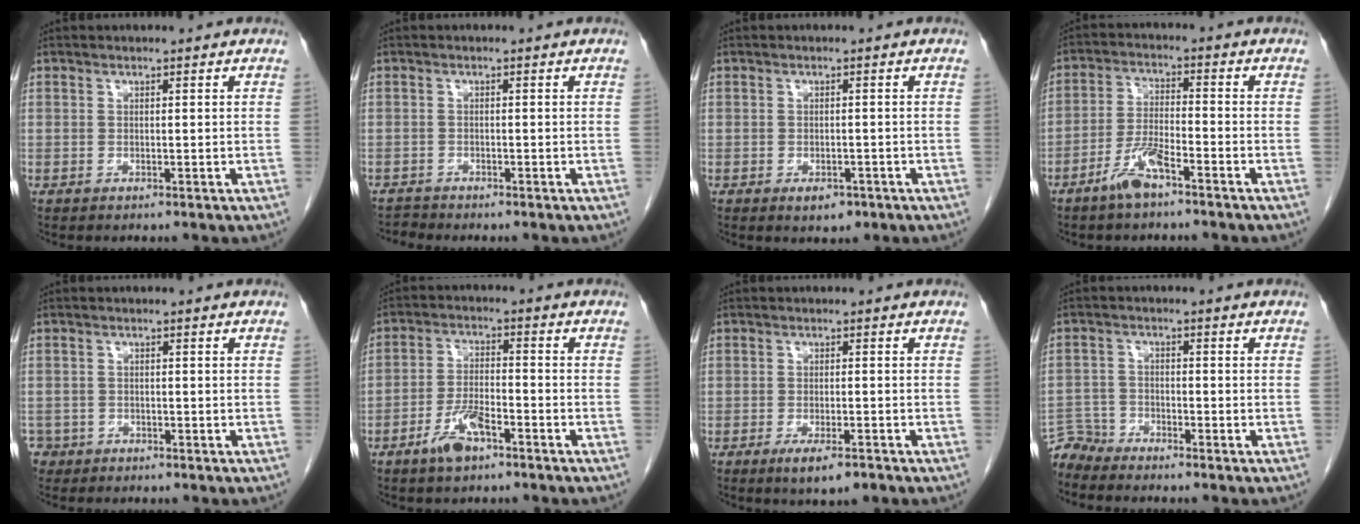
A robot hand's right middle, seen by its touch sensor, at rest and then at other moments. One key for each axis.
{"total": 1.2, "fx": -1.0, "fy": -0.1, "fz": -0.6, "tx": 0.015, "ty": -0.009, "tz": -0.020}
{"total": 2.6, "fx": -1.5, "fy": 1.4, "fz": 1.6, "tx": -0.021, "ty": 0.000, "tz": -0.011}
{"total": 5.8, "fx": -4.0, "fy": 1.1, "fz": 4.0, "tx": -0.091, "ty": -0.001, "tz": -0.078}
{"total": 3.3, "fx": -2.2, "fy": 2.4, "fz": -0.2, "tx": 0.003, "ty": 0.006, "tz": -0.040}
{"total": 6.0, "fx": -3.8, "fy": 2.0, "fz": 4.2, "tx": -0.091, "ty": 0.003, "tz": -0.069}
{"total": 4.3, "fx": -2.8, "fy": 0.8, "fz": 3.2, "tx": -0.055, "ty": -0.006, "tz": -0.041}
{"total": 4.0, "fx": -3.9, "fy": 0.4, "fz": -0.8, "tx": 0.022, "ty": -0.008, "tz": -0.073}